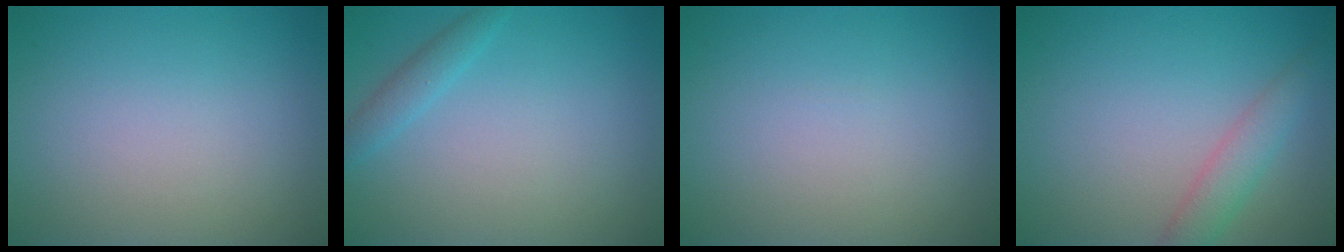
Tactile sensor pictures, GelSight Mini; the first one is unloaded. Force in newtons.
{"total": 1.5, "press": 1.5, "slide": 0.1}
{"total": 0.0}
{"total": 2.5, "press": 2.5, "slide": 0.1}